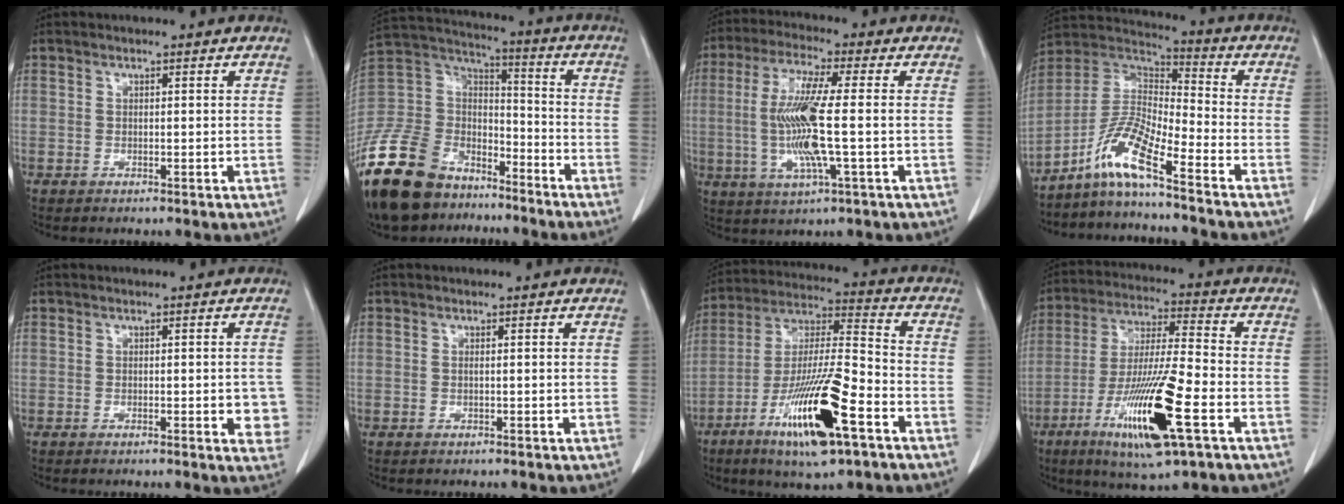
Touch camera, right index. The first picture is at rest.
{"total": 22.0, "force": [-16.2, 11.4, 9.5], "torque": [-0.239, 0.024, -0.296]}
{"total": 11.9, "force": [-0.9, 0.5, 11.8], "torque": [-0.250, -0.006, -0.022]}
{"total": 10.3, "force": [-7.2, -0.1, 7.4], "torque": [-0.158, 0.005, -0.143]}
{"total": 3.4, "force": [-0.8, 1.0, 3.2], "torque": [-0.023, -0.002, -0.011]}
{"total": 0.0}
{"total": 18.3, "force": [-9.0, 2.4, 15.8], "torque": [-0.309, -0.025, -0.155]}
{"total": 17.1, "force": [-7.1, 1.3, 15.5], "torque": [-0.307, -0.030, -0.127]}